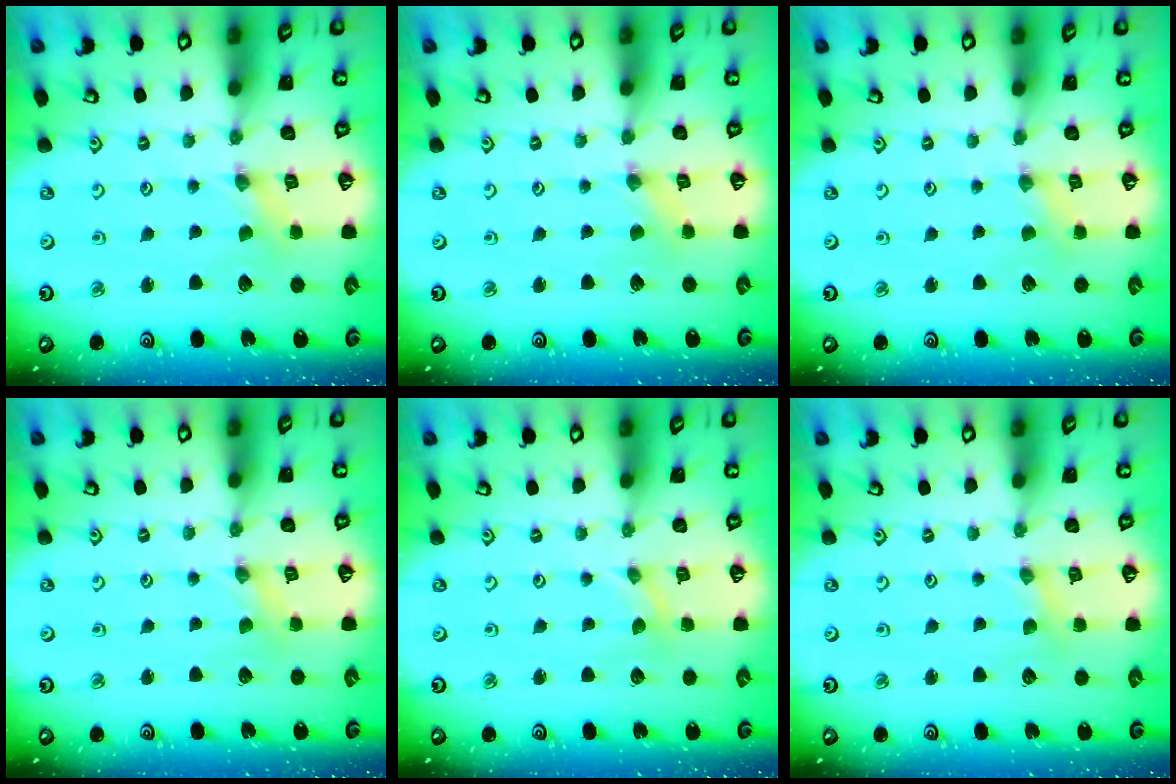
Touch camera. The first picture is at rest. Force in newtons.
{"total": 0.0}
{"total": 2.2, "press": 2.2, "slide": 0.5}
{"total": 0.0}
{"total": 0.0}
{"total": 0.6, "press": 0.6, "slide": 0.1}